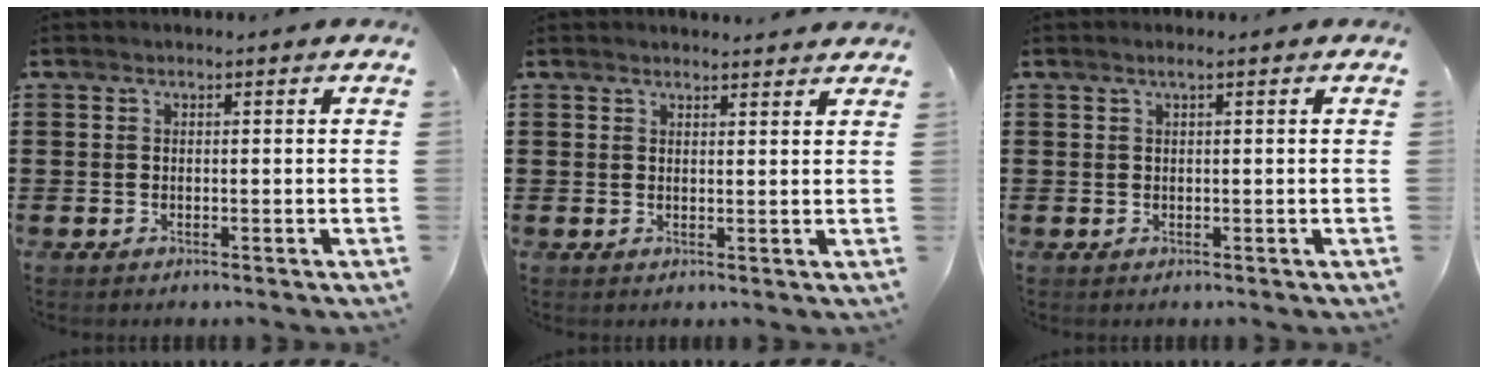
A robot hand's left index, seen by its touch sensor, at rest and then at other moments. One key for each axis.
{"total": 1.6, "fx": 1.6, "fy": 0.1, "fz": 0.1, "tx": -0.007, "ty": 0.001, "tz": 0.031}
{"total": 0.7, "fx": 0.2, "fy": -0.1, "fz": 0.7, "tx": -0.011, "ty": -0.003, "tz": 0.003}